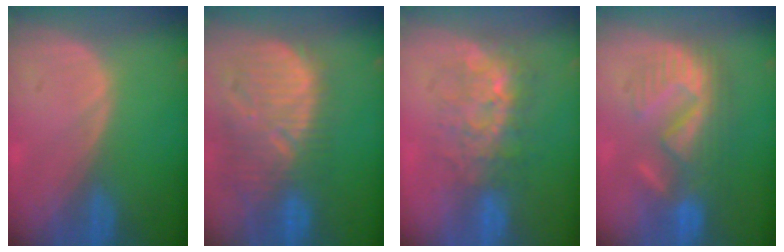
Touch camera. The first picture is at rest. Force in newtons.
{"total": 12.6, "press": 11.2, "slide": 5.8}
{"total": 8.1, "press": 7.5, "slide": 3.1}
{"total": 8.7, "press": 8.6, "slide": 1.4}